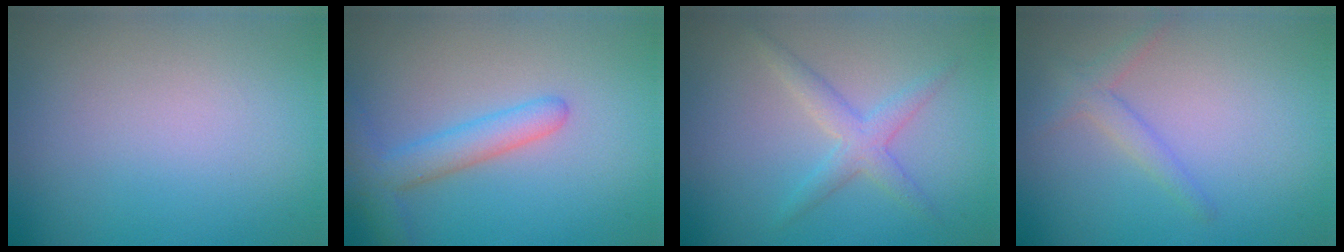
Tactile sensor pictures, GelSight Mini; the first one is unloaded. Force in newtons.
{"total": 3.5, "press": 3.5, "slide": 0.2}
{"total": 2.5, "press": 2.5, "slide": 0.1}
{"total": 1.7, "press": 1.7, "slide": 0.1}